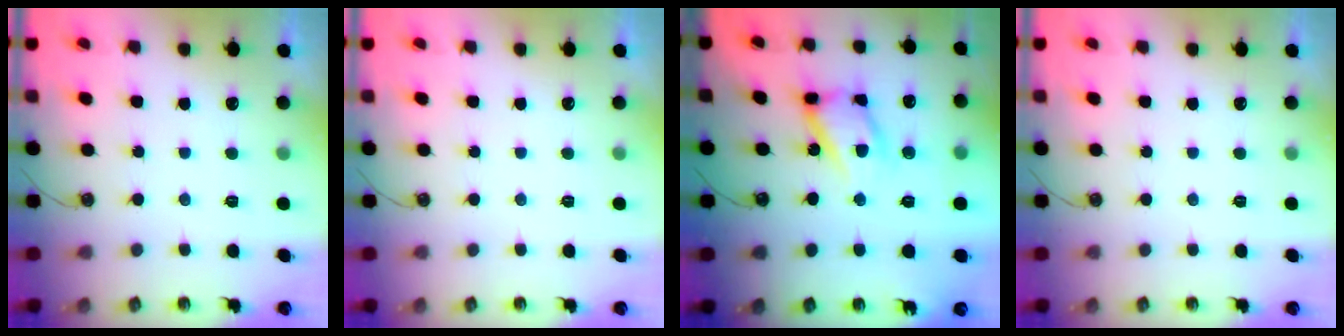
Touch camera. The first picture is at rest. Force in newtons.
{"total": 0.0}
{"total": 14.5, "press": 14.2, "slide": 2.5}
{"total": 0.0}